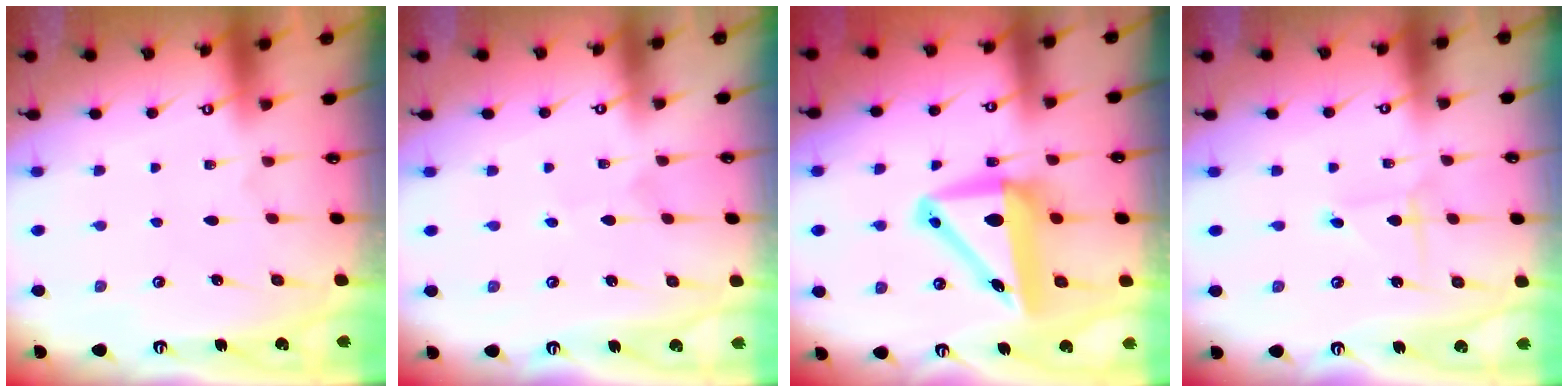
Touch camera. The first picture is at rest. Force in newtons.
{"total": 1.5, "press": 1.4, "slide": 0.1}
{"total": 10.8, "press": 10.2, "slide": 3.6}
{"total": 1.4, "press": 1.4, "slide": 0.1}